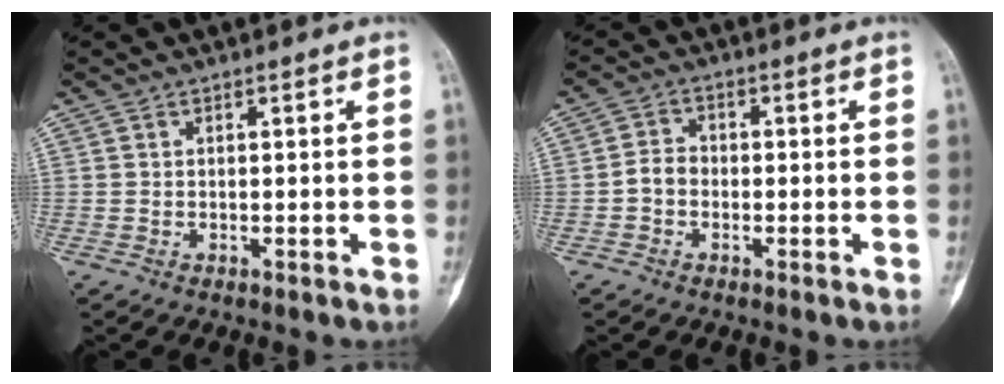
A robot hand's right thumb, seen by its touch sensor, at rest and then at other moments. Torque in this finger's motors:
{"motor_torque": [0.00, 0.02, 0.06, -0.06, 0.00]}